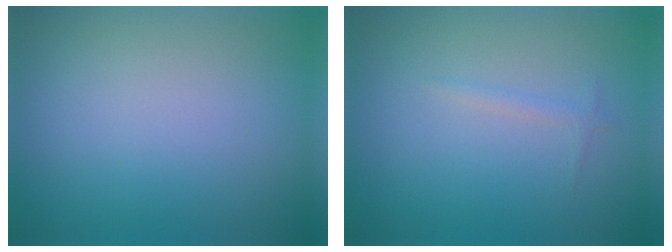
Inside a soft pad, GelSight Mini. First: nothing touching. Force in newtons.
{"total": 0.7, "press": 0.7, "slide": 0.1}